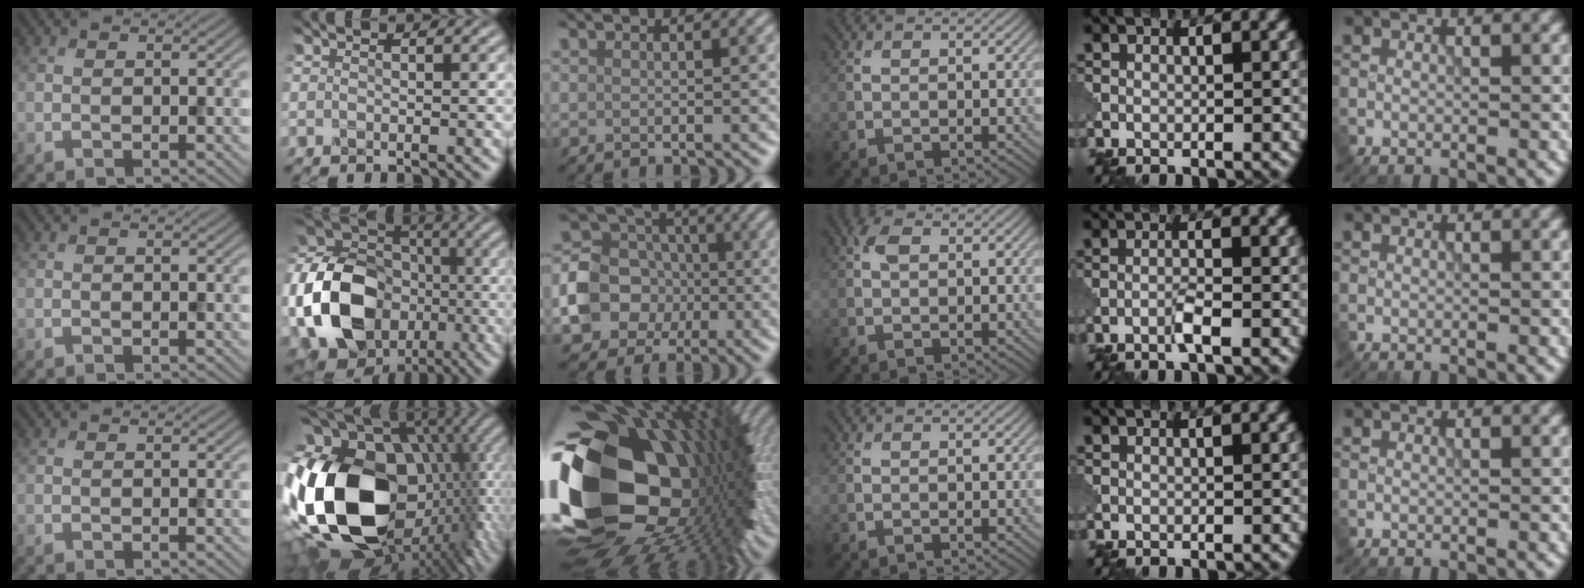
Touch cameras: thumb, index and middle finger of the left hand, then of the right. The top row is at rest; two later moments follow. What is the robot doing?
{"motion": "assemble", "object": "puzzle pieces"}